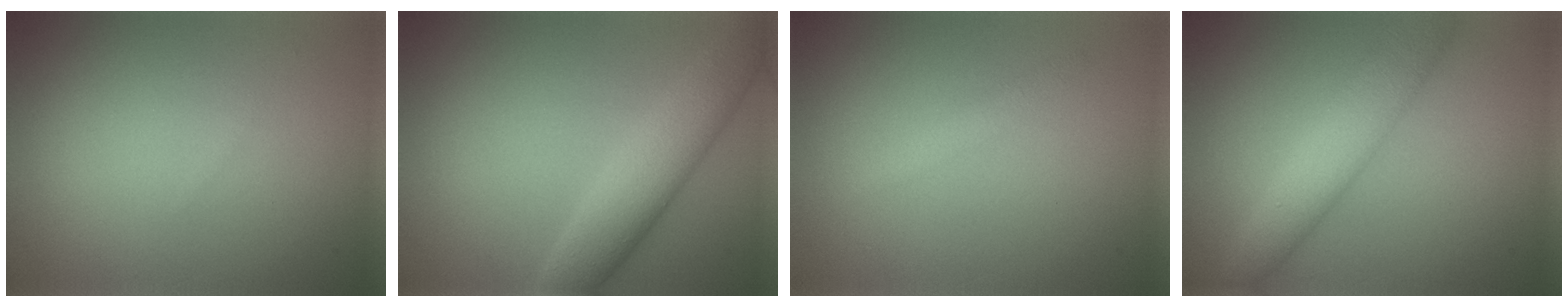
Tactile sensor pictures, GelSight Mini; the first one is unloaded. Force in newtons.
{"total": 5.4, "press": 5.4, "slide": 0.1}
{"total": 0.9, "press": 0.8, "slide": 0.0}
{"total": 5.0, "press": 5.0, "slide": 0.1}